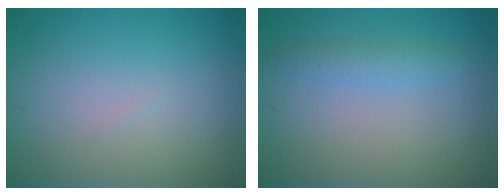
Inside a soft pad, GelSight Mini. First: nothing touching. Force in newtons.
{"total": 1.8, "press": 1.8, "slide": 0.1}